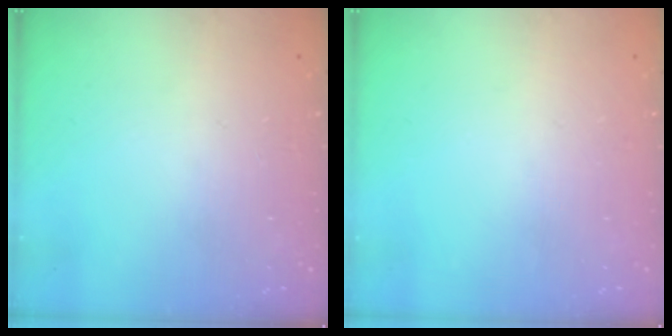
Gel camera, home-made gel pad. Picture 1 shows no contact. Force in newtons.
{"total": 0.0}